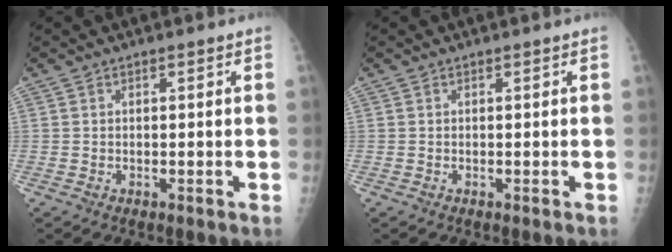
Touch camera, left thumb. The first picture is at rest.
{"total": 0.0}